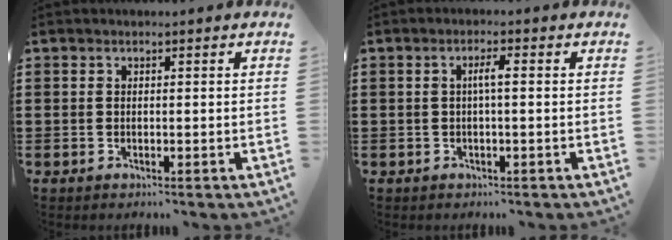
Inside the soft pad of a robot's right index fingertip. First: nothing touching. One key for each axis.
{"total": 2.2, "fx": -0.1, "fy": 0.1, "fz": 2.2, "tx": -0.042, "ty": 0.000, "tz": -0.005}